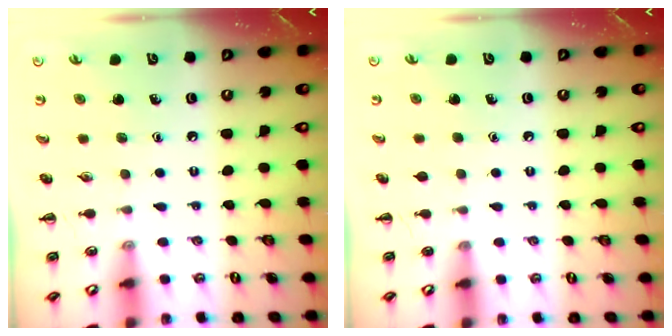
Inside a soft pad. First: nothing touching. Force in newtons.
{"total": 0.0}